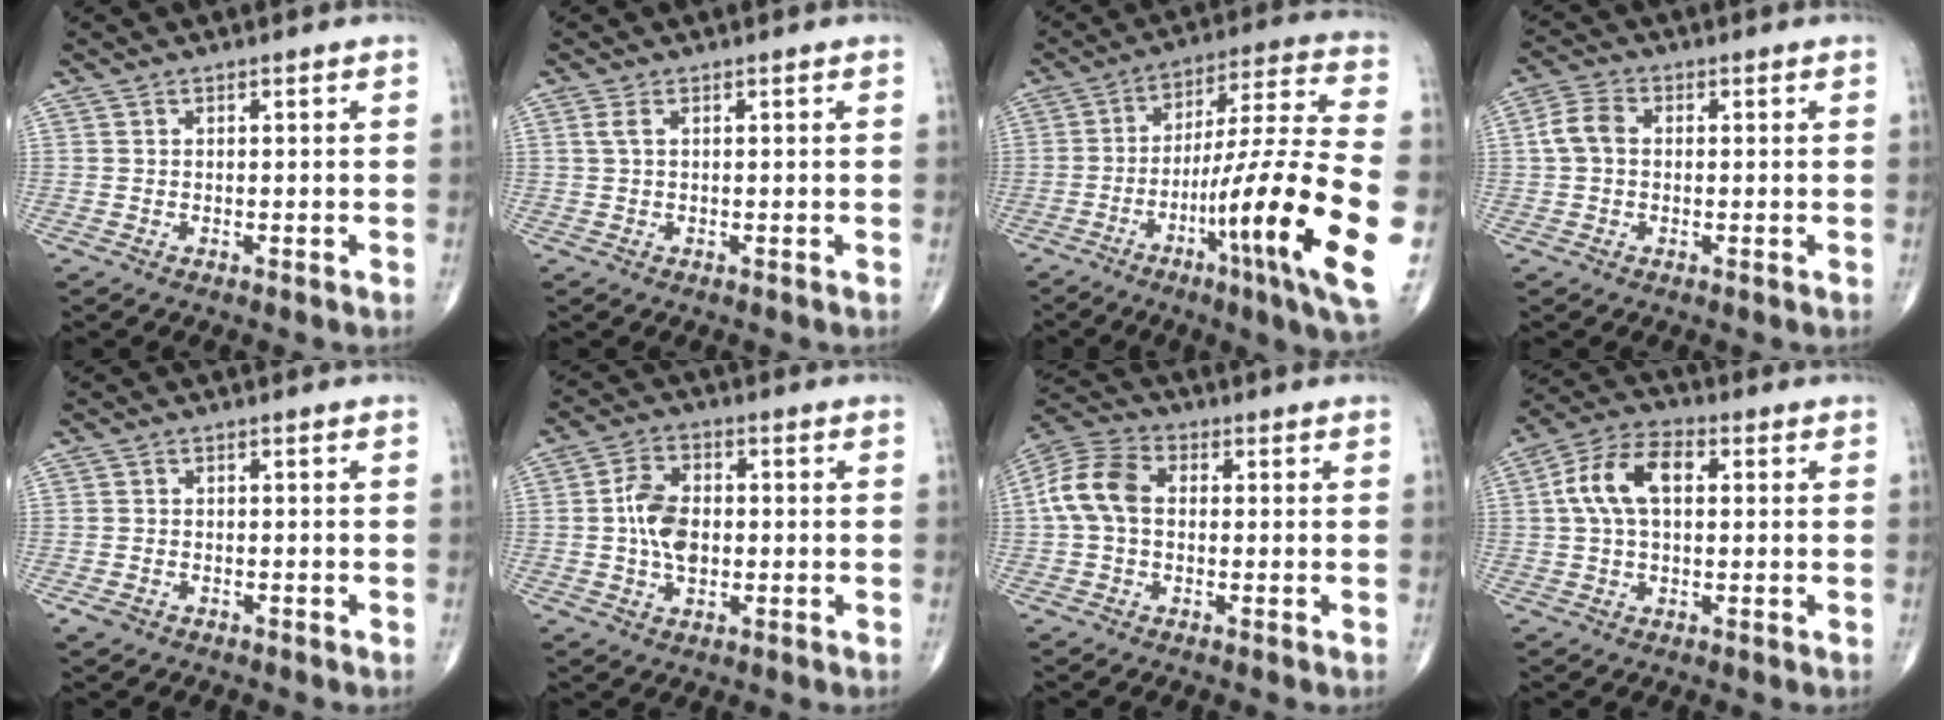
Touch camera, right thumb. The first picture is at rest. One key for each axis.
{"total": 1.4, "fx": 0.4, "fy": 0.5, "fz": 1.2, "tx": -0.037, "ty": 0.008, "tz": 0.011}
{"total": 25.9, "fx": -7.7, "fy": 3.2, "fz": 24.5, "tx": -0.376, "ty": 0.019, "tz": -0.113}
{"total": 5.0, "fx": 0.2, "fy": 3.6, "fz": 3.4, "tx": -0.070, "ty": 0.016, "tz": -0.002}
{"total": 1.9, "fx": -1.1, "fy": 1.3, "fz": 0.8, "tx": -0.018, "ty": 0.003, "tz": -0.015}
{"total": 8.0, "fx": -0.3, "fy": 5.1, "fz": 6.1, "tx": -0.103, "ty": 0.010, "tz": -0.011}
{"total": 9.1, "fx": 0.2, "fy": 6.2, "fz": 6.7, "tx": -0.139, "ty": 0.028, "tz": -0.004}
{"total": 10.3, "fx": 1.6, "fy": 5.9, "fz": 8.2, "tx": -0.160, "ty": 0.029, "tz": 0.025}